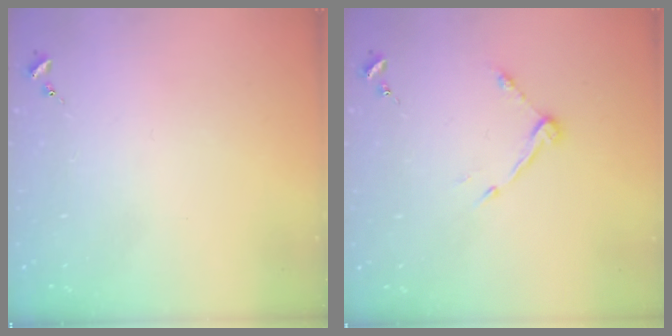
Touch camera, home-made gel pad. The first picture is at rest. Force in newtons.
{"total": 6.9, "press": 6.9, "slide": 0.3}